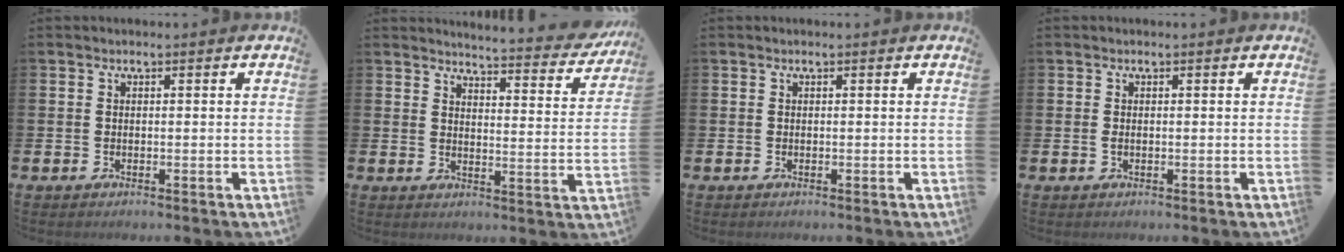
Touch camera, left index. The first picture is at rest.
{"total": 4.5, "force": [4.4, 0.2, 0.7], "torque": [-0.018, -0.040, 0.070]}
{"total": 0.0}
{"total": 0.7, "force": [-0.1, 0.4, 0.6], "torque": [-0.010, 0.003, -0.003]}